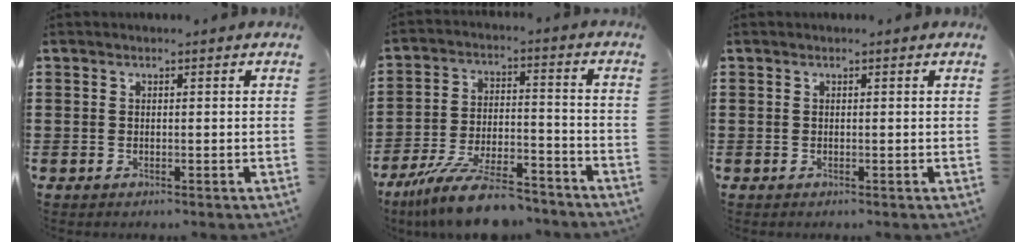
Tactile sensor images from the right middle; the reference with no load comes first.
{"total": 11.6, "force": [-9.8, 1.8, 5.9], "torque": [-0.106, 0.026, -0.187]}
{"total": 0.0}